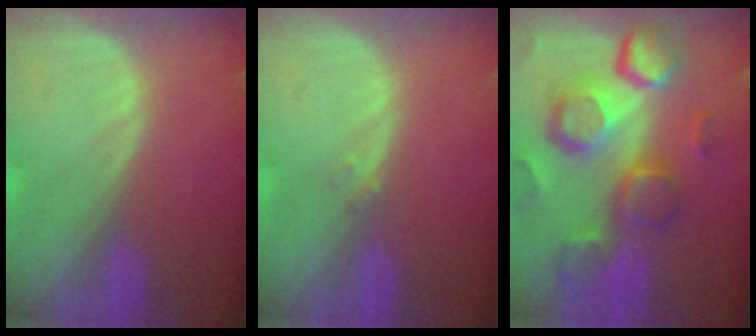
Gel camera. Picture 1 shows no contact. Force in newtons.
{"total": 0.8, "press": 0.7, "slide": 0.4}
{"total": 12.5, "press": 10.9, "slide": 6.1}